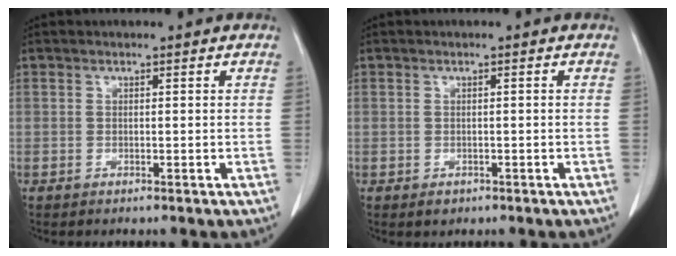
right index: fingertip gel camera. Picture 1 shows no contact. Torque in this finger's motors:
{"motor_torque": [-0.06, 0.00, -0.22, -0.08]}